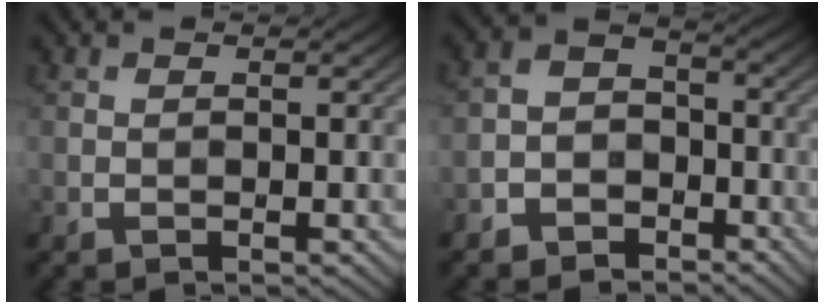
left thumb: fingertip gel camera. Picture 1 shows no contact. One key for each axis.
{"total": 6.1, "fx": -3.9, "fy": 4.1, "fz": 2.1, "tx": -0.042, "ty": -0.001, "tz": -0.081}